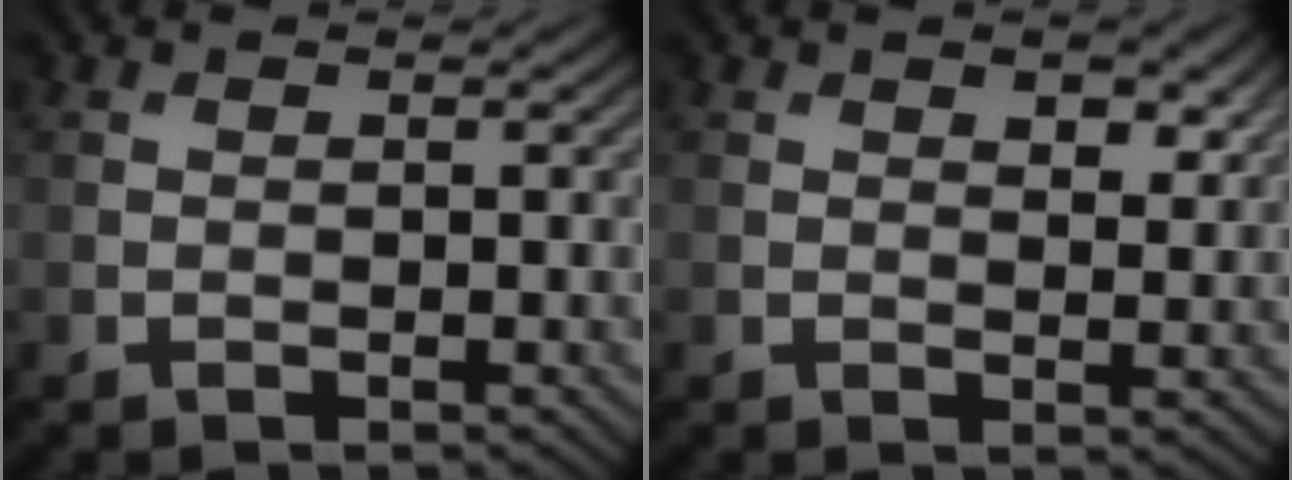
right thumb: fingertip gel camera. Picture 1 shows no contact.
{"total": 2.5, "force": [1.6, 1.2, 1.5], "torque": [-0.028, -0.007, 0.030]}